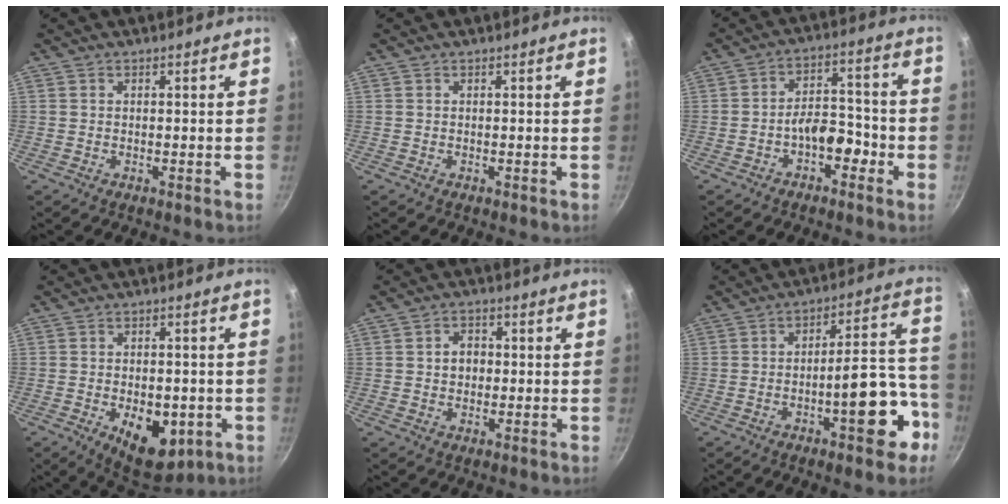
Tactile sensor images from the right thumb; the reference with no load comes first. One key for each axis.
{"total": 0.0}
{"total": 5.0, "fx": 1.0, "fy": 2.1, "fz": 4.4, "tx": -0.066, "ty": -0.020, "tz": 0.021}
{"total": 11.8, "fx": -3.6, "fy": 6.8, "fz": 8.9, "tx": -0.089, "ty": 0.002, "tz": -0.036}
{"total": 3.8, "fx": 0.1, "fy": 3.1, "fz": 2.1, "tx": -0.012, "ty": 0.011, "tz": 0.000}
{"total": 14.8, "fx": -6.1, "fy": 5.2, "fz": 12.4, "tx": -0.136, "ty": 0.059, "tz": -0.085}